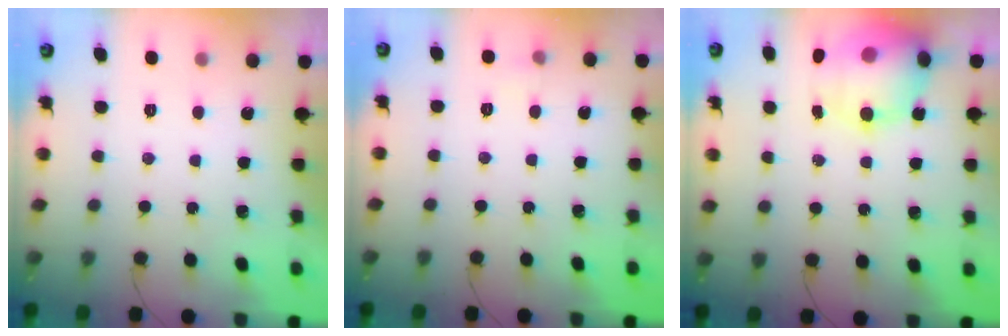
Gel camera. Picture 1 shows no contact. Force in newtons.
{"total": 2.5, "press": 2.3, "slide": 1.1}
{"total": 16.2, "press": 15.8, "slide": 3.5}